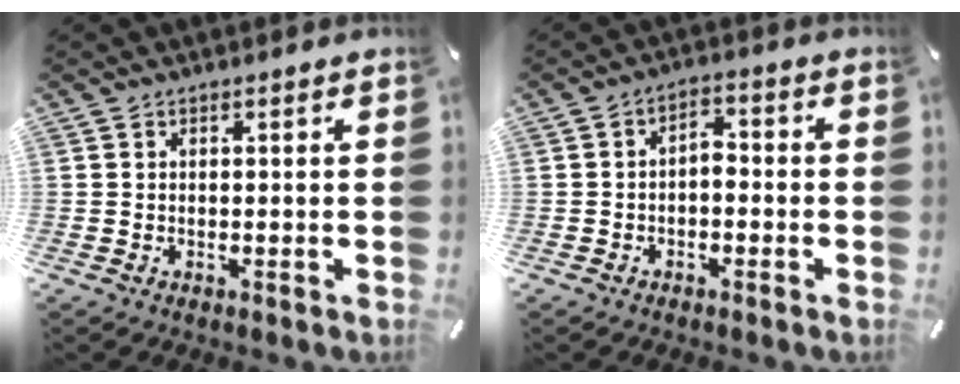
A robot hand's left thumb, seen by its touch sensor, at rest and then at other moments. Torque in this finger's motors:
{"motor_torque": [0.01, 0.02, 0.13, 0.34, 0.04]}